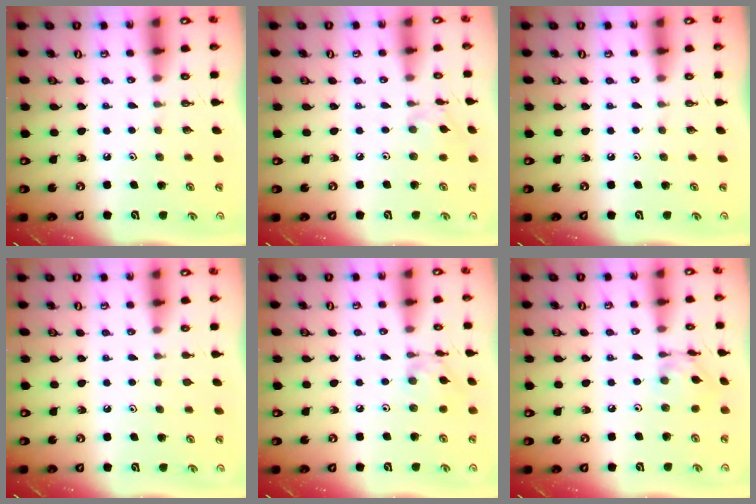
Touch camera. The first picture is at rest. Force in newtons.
{"total": 4.5, "press": 4.5, "slide": 0.4}
{"total": 0.0}
{"total": 0.6, "press": 0.6, "slide": 0.2}
{"total": 6.0, "press": 6.0, "slide": 0.3}
{"total": 9.0, "press": 9.0, "slide": 0.8}